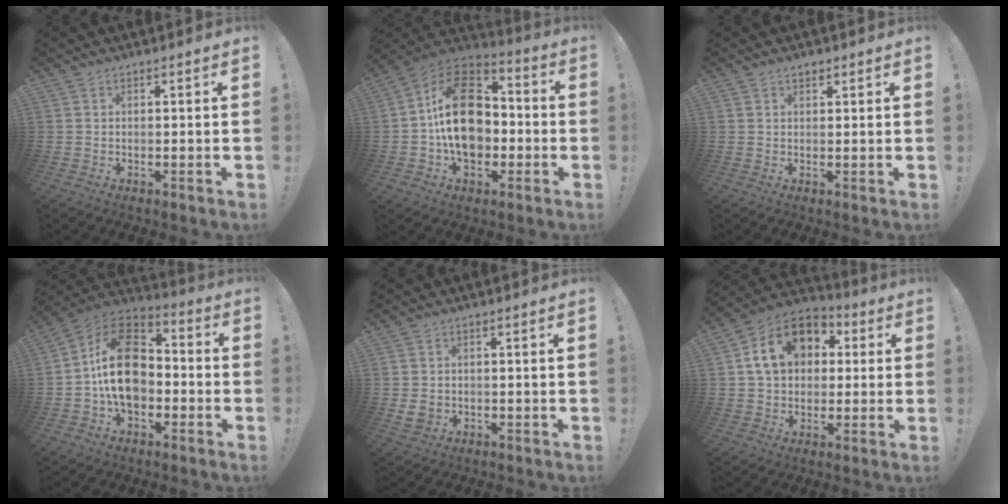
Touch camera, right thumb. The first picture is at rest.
{"total": 22.3, "force": [0.4, 16.0, 15.5], "torque": [-0.259, 0.023, 0.017]}
{"total": 1.3, "force": [0.9, 0.7, 0.5], "torque": [0.004, -0.006, 0.014]}
{"total": 20.1, "force": [-0.1, 14.4, 14.1], "torque": [-0.236, 0.030, 0.006]}
{"total": 3.0, "force": [0.0, 2.5, 1.6], "torque": [-0.024, 0.000, 0.000]}
{"total": 15.9, "force": [4.5, 12.3, 9.1], "torque": [-0.132, 0.005, 0.088]}